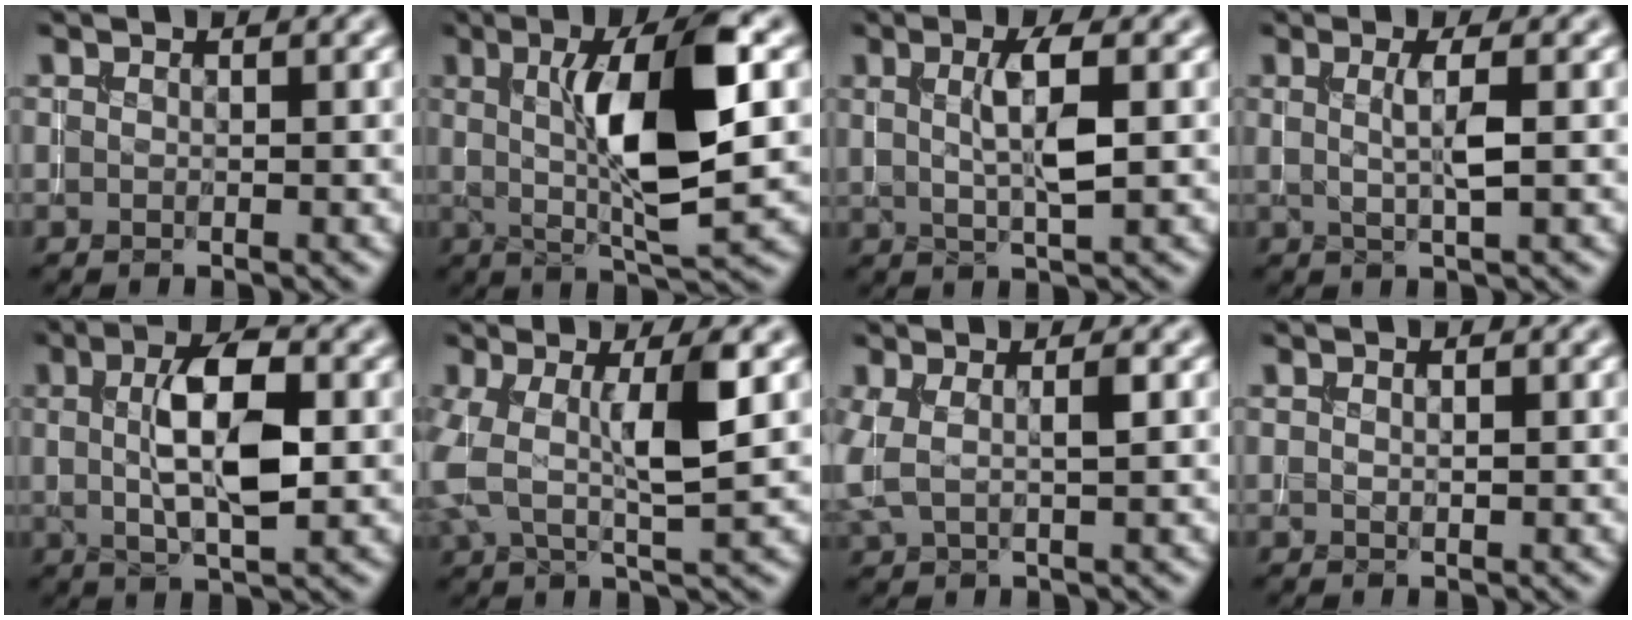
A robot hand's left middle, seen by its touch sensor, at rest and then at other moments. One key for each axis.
{"total": 9.4, "fx": 1.3, "fy": 2.2, "fz": 9.1, "tx": -0.140, "ty": 0.003, "tz": 0.024}
{"total": 3.7, "fx": 0.8, "fy": 0.8, "fz": 3.6, "tx": -0.065, "ty": 0.004, "tz": 0.014}
{"total": 2.5, "fx": 0.4, "fy": 0.3, "fz": 2.4, "tx": -0.041, "ty": 0.004, "tz": 0.004}
{"total": 6.8, "fx": 0.9, "fy": 2.3, "fz": 6.3, "tx": -0.109, "ty": 0.009, "tz": 0.011}
{"total": 6.2, "fx": 0.9, "fy": 1.9, "fz": 5.9, "tx": -0.121, "ty": 0.008, "tz": 0.014}
{"total": 2.2, "fx": 0.4, "fy": 0.6, "fz": 2.1, "tx": -0.049, "ty": 0.006, "tz": 0.006}
{"total": 0.6, "fx": 0.3, "fy": 0.0, "fz": 0.5, "tx": -0.006, "ty": 0.002, "tz": 0.004}